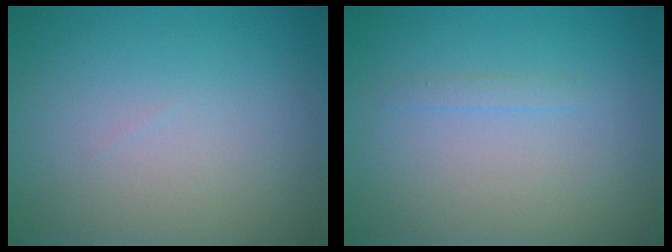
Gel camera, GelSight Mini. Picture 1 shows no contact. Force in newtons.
{"total": 0.6, "press": 0.6, "slide": 0.0}